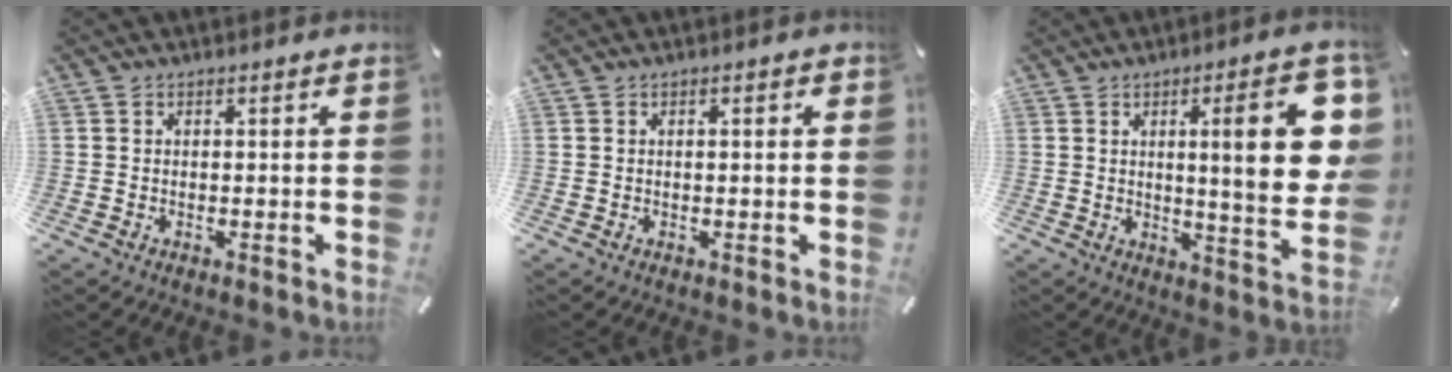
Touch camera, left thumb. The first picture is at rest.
{"total": 1.1, "force": [0.1, 0.2, 1.1], "torque": [-0.020, 0.001, 0.002]}
{"total": 19.2, "force": [4.8, 4.1, 18.1], "torque": [-0.258, -0.019, 0.059]}